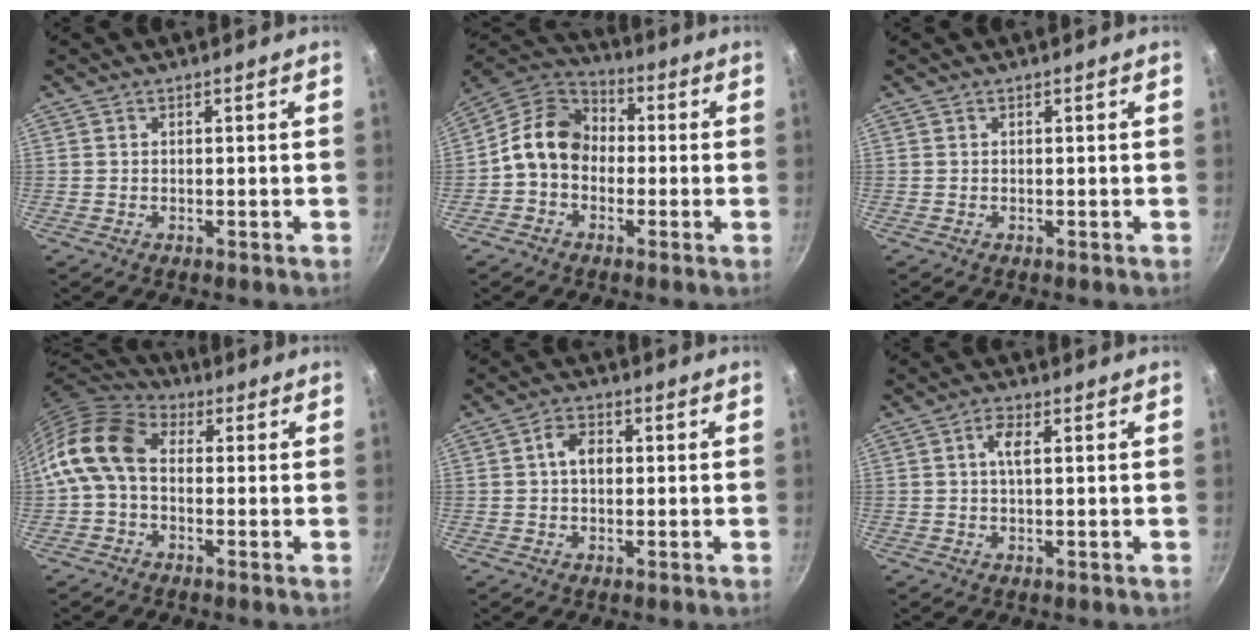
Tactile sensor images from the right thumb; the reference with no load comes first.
{"total": 11.5, "force": [-0.9, 9.2, 6.9], "torque": [-0.089, 0.041, -0.038]}
{"total": 0.0}
{"total": 12.5, "force": [-0.1, 8.7, 9.0], "torque": [-0.164, 0.032, -0.024]}
{"total": 4.1, "force": [0.4, 2.8, 2.9], "torque": [-0.040, 0.011, 0.000]}
{"total": 3.4, "force": [0.7, 1.2, 3.1], "torque": [-0.065, 0.006, 0.011]}